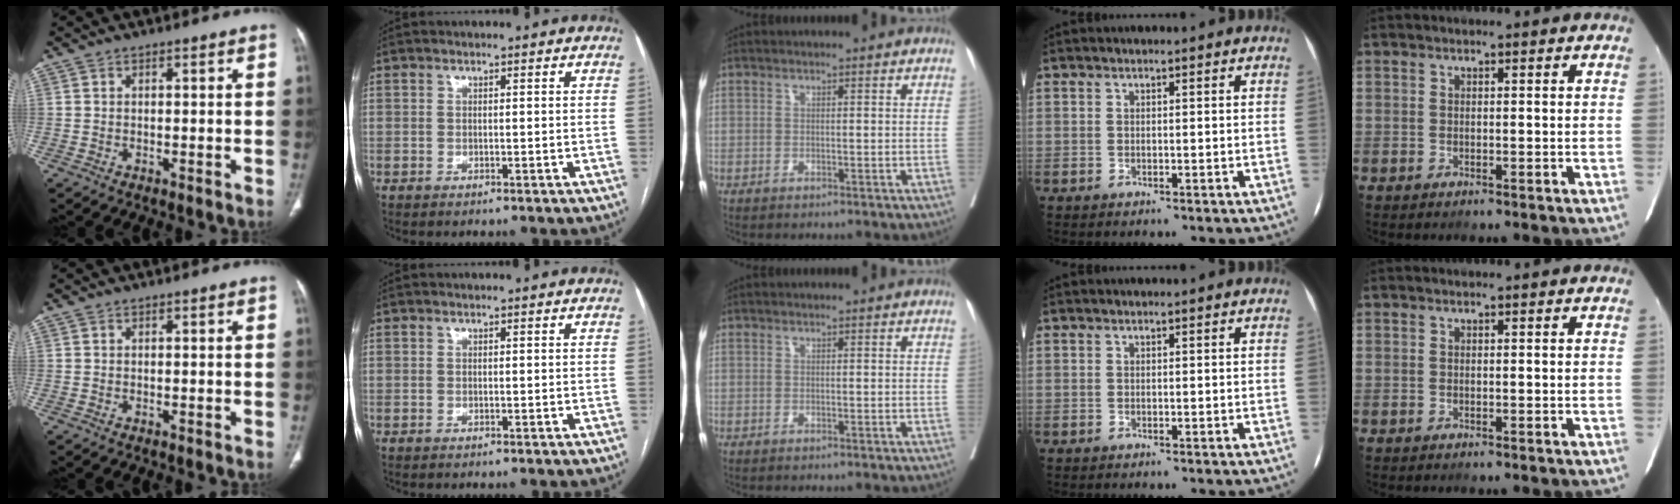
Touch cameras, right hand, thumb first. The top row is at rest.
{}